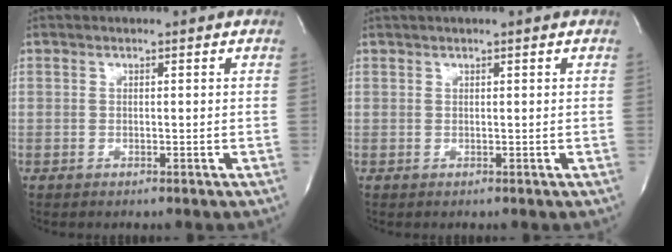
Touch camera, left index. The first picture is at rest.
{"total": 1.4, "force": [1.1, -0.3, 0.8], "torque": [-0.017, 0.019, 0.024]}